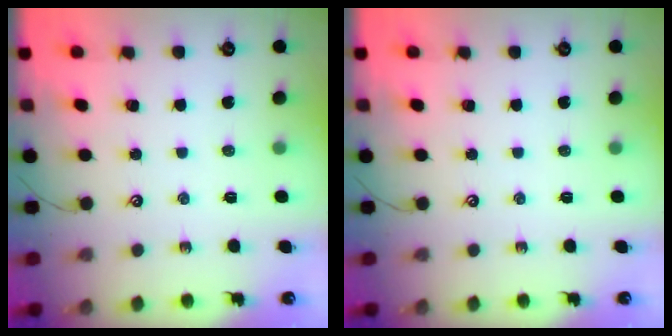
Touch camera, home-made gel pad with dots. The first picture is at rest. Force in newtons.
{"total": 0.0}